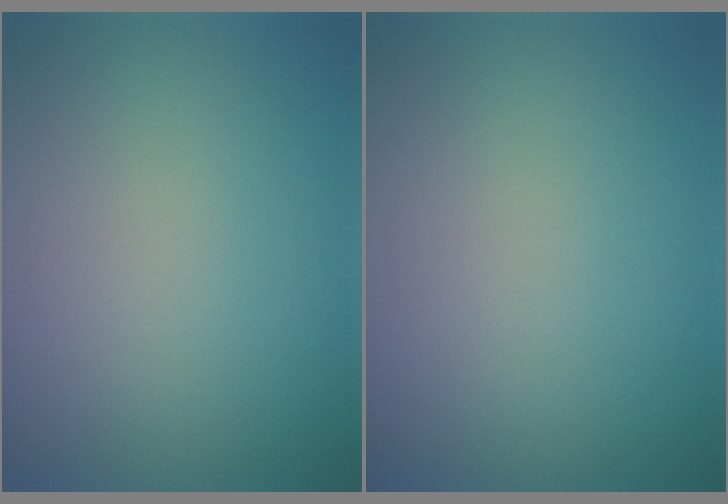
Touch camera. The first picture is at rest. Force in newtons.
{"total": 0.0}